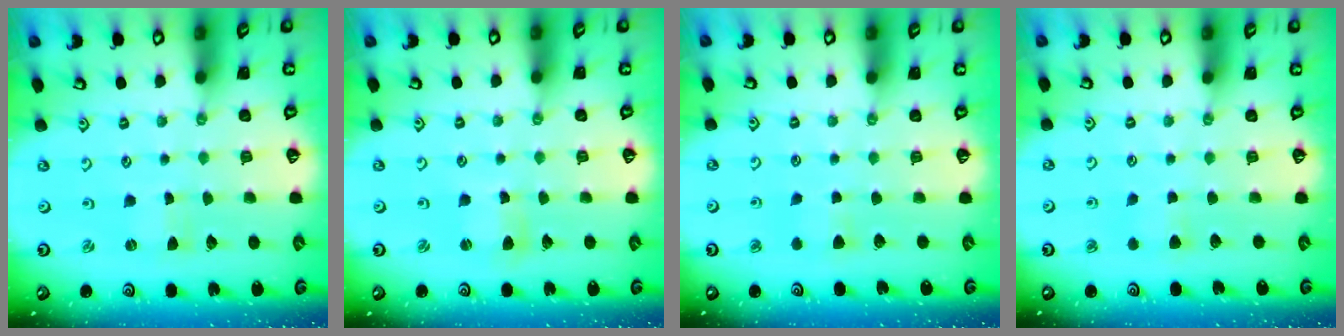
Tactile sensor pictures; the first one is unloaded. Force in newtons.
{"total": 2.6, "press": 2.5, "slide": 0.3}
{"total": 3.9, "press": 3.9, "slide": 0.6}
{"total": 4.1, "press": 4.1, "slide": 0.5}